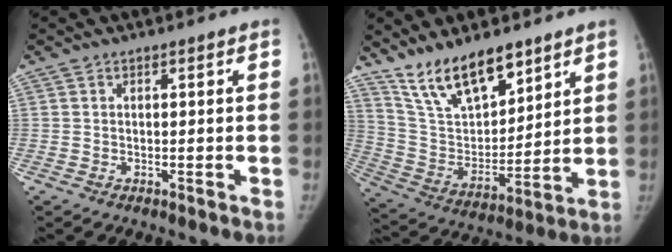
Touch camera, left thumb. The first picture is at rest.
{"total": 15.8, "force": [11.8, 6.3, 8.4], "torque": [-0.109, -0.066, 0.227]}